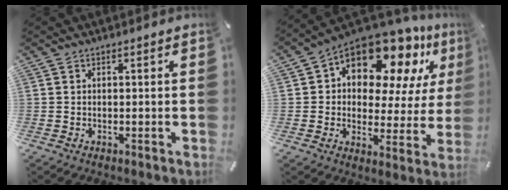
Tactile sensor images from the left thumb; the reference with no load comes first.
{"total": 15.0, "force": [10.6, 7.7, 7.3], "torque": [-0.126, -0.087, 0.186]}